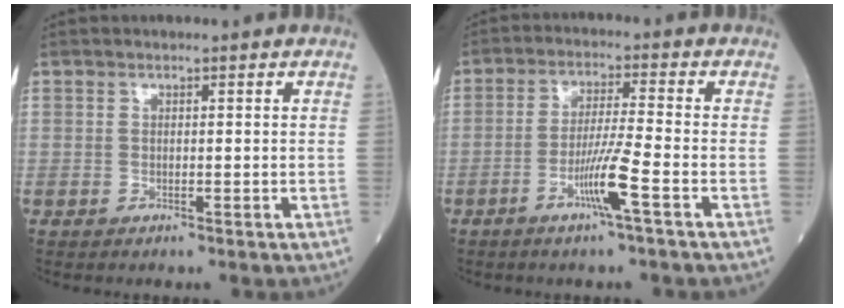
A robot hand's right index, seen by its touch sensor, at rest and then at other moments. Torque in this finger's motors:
{"motor_torque": [1.12, -0.37, 0.72, 0.21]}